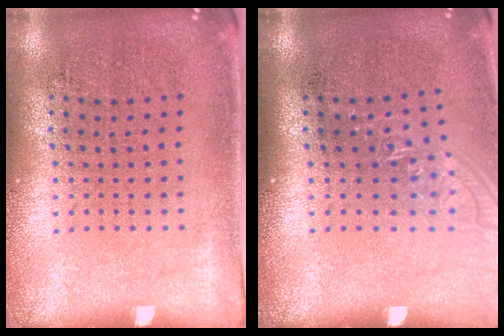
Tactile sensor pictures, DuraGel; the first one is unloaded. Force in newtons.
{"total": 1.0, "press": 0.9, "slide": 0.3}